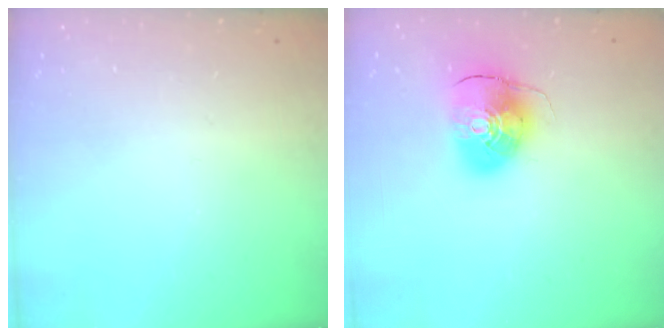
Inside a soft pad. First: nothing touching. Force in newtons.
{"total": 9.9, "press": 9.8, "slide": 1.6}